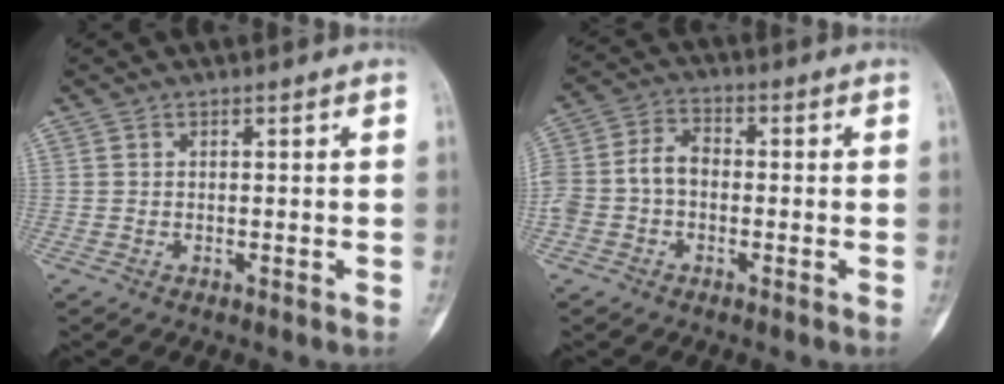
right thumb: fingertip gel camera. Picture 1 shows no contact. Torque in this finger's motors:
{"motor_torque": [1.18, 1.09, 0.98, -0.36, 0.08]}